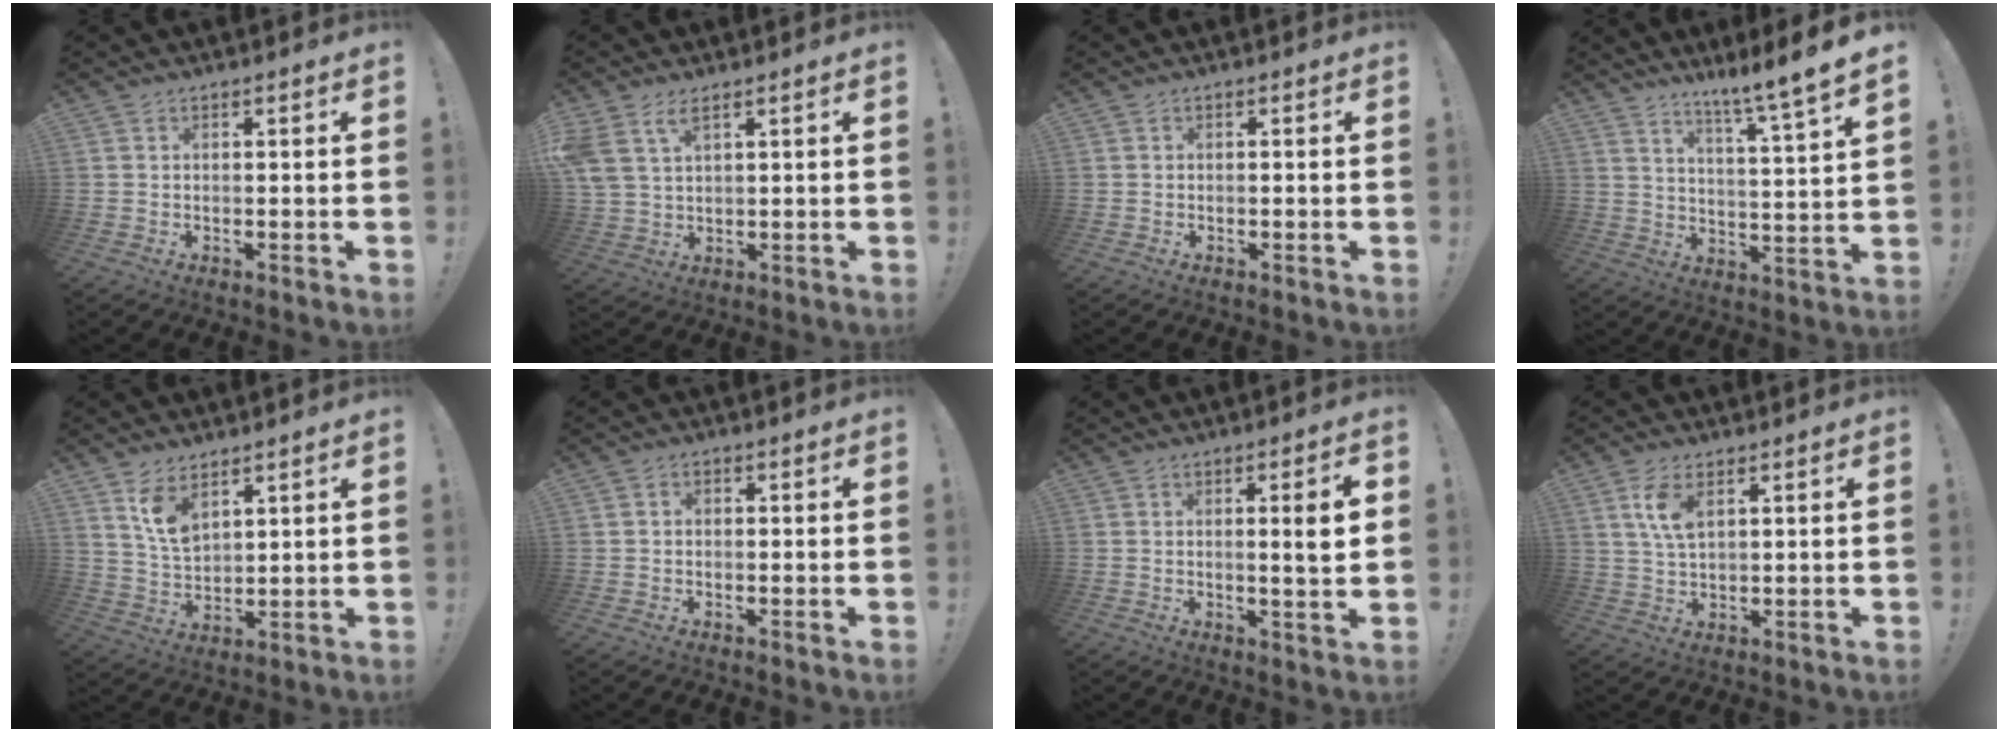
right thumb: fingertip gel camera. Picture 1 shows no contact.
{"total": 6.6, "force": [3.9, 3.3, 4.2], "torque": [-0.086, -0.013, 0.076]}
{"total": 0.0}
{"total": 8.6, "force": [6.5, -1.8, 5.3], "torque": [-0.081, -0.068, 0.095]}
{"total": 8.6, "force": [5.7, 4.4, 4.8], "torque": [-0.078, -0.033, 0.108]}
{"total": 1.3, "force": [-0.7, 0.9, 0.5], "torque": [-0.009, 0.005, -0.012]}
{"total": 6.7, "force": [0.9, 0.0, 6.6], "torque": [-0.100, -0.007, 0.008]}
{"total": 6.7, "force": [3.0, 3.2, 5.2], "torque": [-0.097, -0.011, 0.051]}